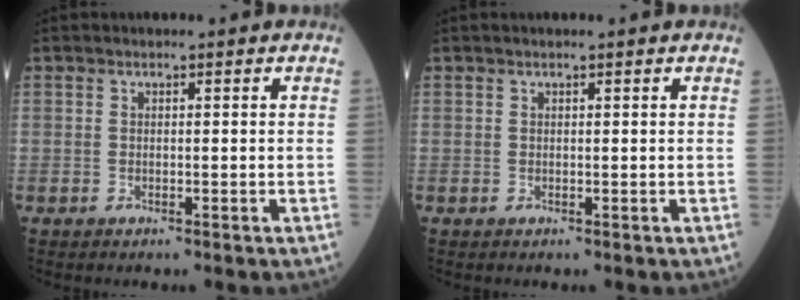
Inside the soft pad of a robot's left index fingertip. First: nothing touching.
{"total": 1.4, "force": [1.1, -0.1, 0.8], "torque": [-0.011, 0.014, 0.020]}